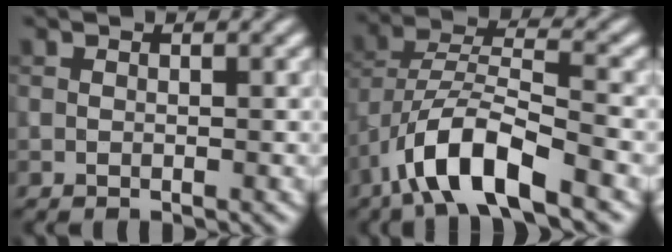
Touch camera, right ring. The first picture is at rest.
{"total": 7.9, "force": [-4.7, 2.4, 6.0], "torque": [-0.106, 0.005, -0.088]}